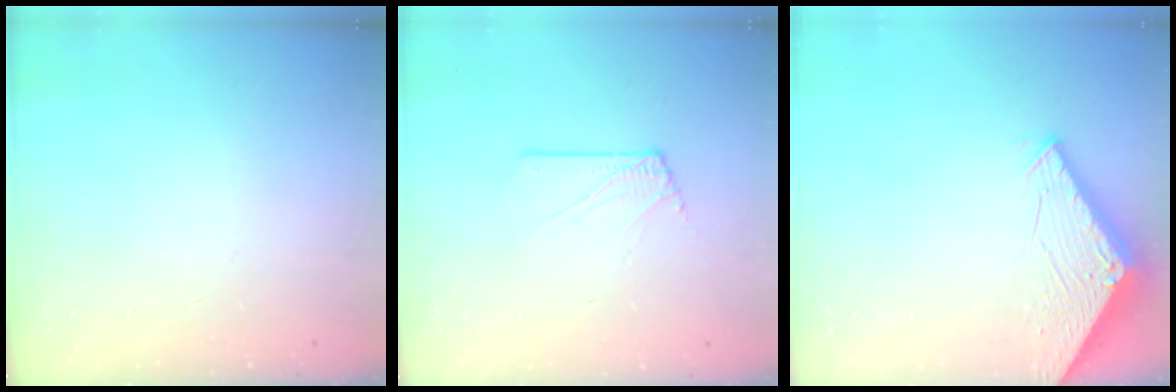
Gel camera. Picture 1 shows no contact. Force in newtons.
{"total": 2.6, "press": 2.6, "slide": 0.2}
{"total": 2.8, "press": 2.8, "slide": 0.2}